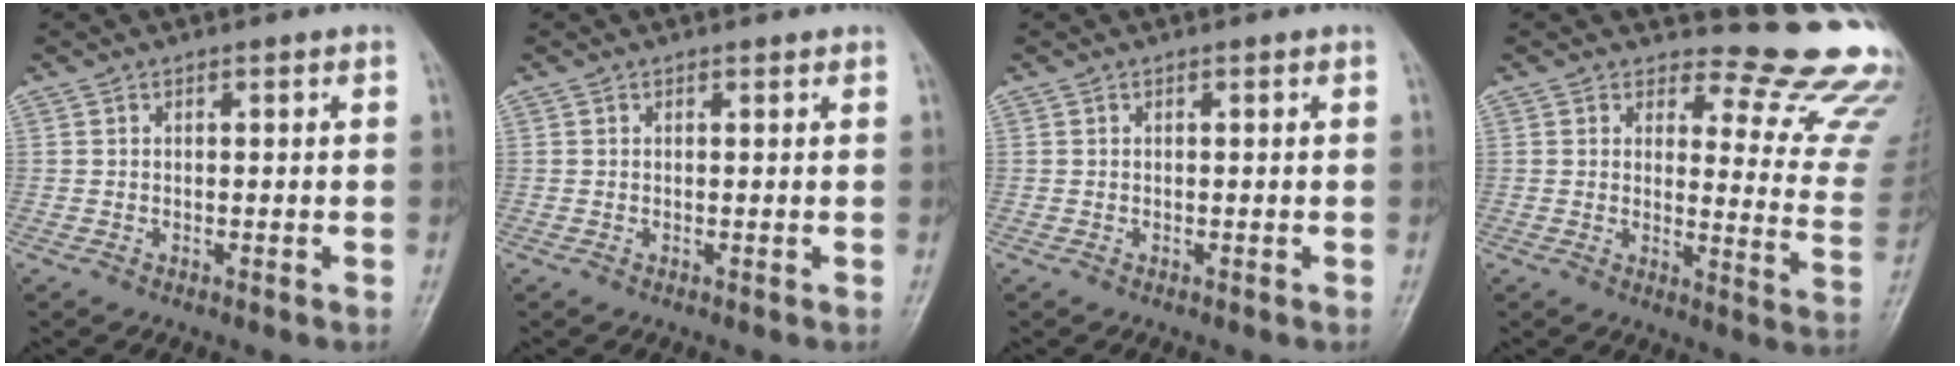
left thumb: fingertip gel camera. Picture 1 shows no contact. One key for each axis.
{"total": 0.0}
{"total": 0.0}
{"total": 15.7, "fx": 15.1, "fy": 3.5, "fz": 2.7, "tx": 0.017, "ty": -0.176, "tz": 0.146}